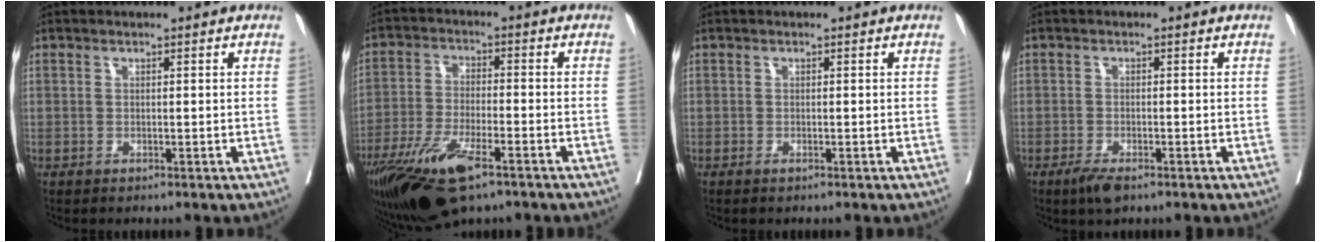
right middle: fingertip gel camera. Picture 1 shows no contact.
{"total": 13.9, "force": [-8.5, 3.7, 10.4], "torque": [-0.204, -0.029, -0.150]}
{"total": 0.7, "force": [-0.4, 0.2, 0.5], "torque": [-0.010, -0.002, -0.006]}
{"total": 3.2, "force": [-2.1, 0.9, 2.2], "torque": [-0.045, -0.005, -0.035]}